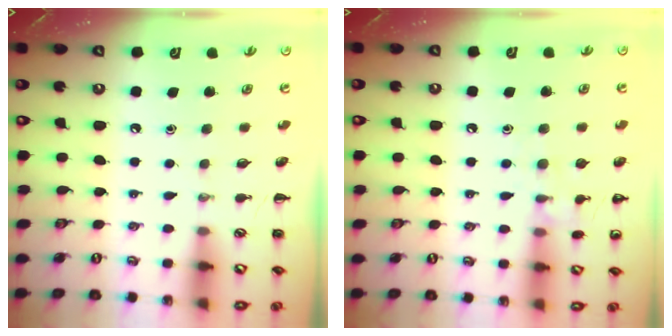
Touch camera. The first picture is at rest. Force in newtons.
{"total": 7.7, "press": 7.5, "slide": 1.7}